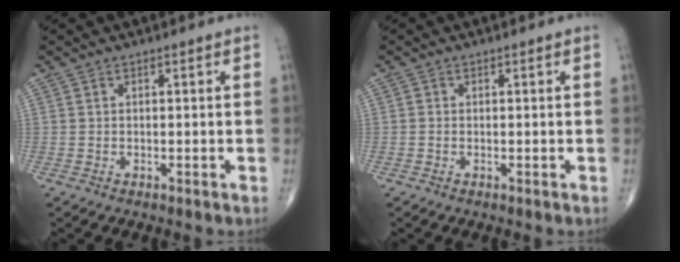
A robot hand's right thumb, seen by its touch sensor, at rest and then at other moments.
{"total": 0.0}